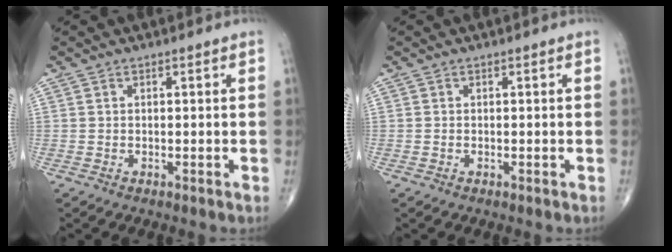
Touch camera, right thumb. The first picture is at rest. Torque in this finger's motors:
{"motor_torque": [0.09, 0.19, -0.12, -0.04, 0.00]}